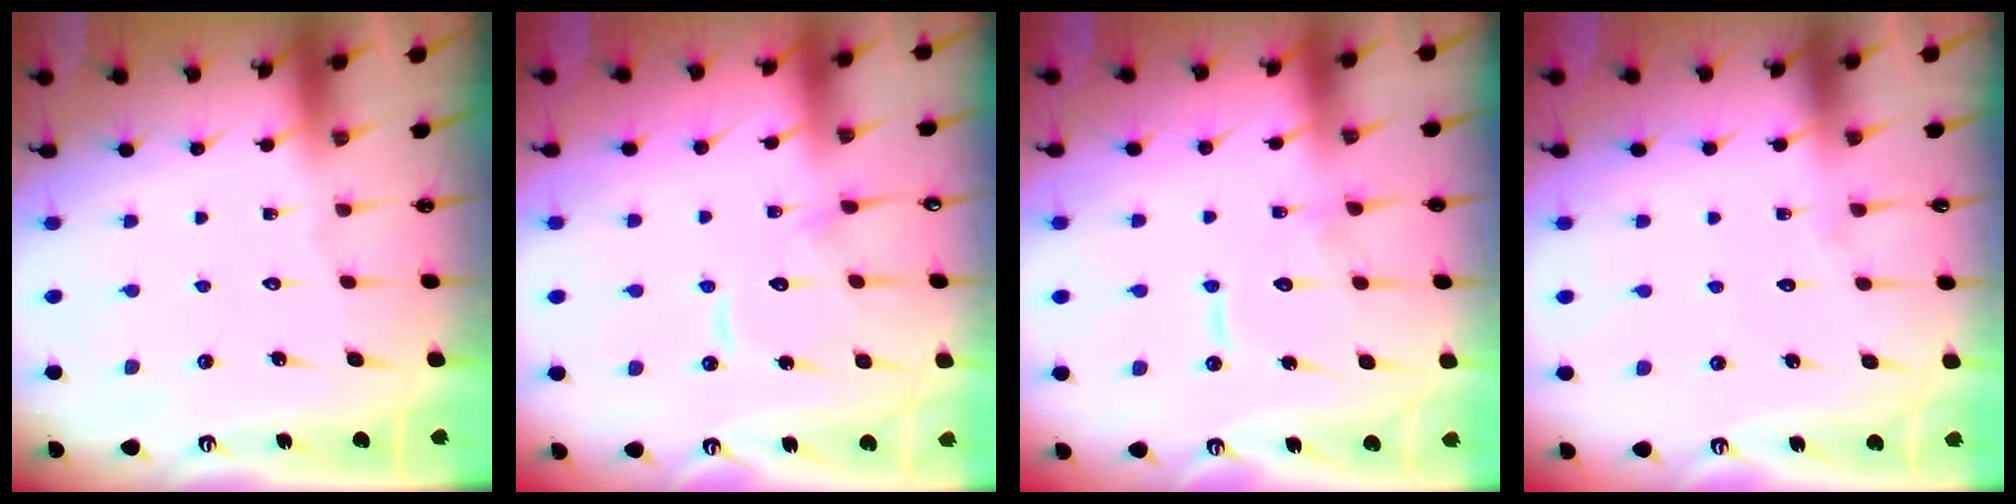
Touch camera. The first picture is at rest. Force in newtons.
{"total": 10.6, "press": 10.6, "slide": 0.5}
{"total": 10.8, "press": 10.7, "slide": 1.1}
{"total": 5.5, "press": 5.5, "slide": 0.4}